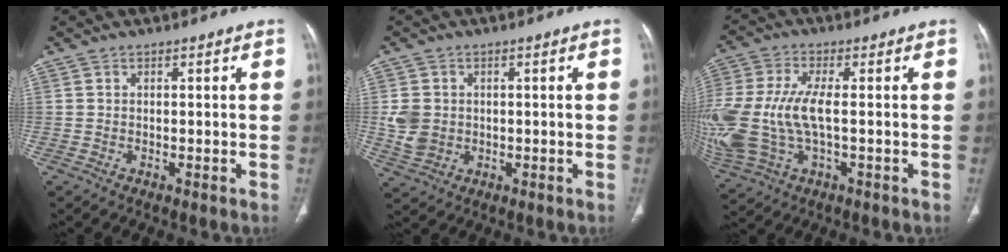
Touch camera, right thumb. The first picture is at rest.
{"total": 5.8, "force": [0.1, 4.9, 3.0], "torque": [-0.050, 0.000, 0.011]}
{"total": 19.4, "force": [-1.6, 10.1, 16.5], "torque": [-0.428, 0.000, -0.013]}